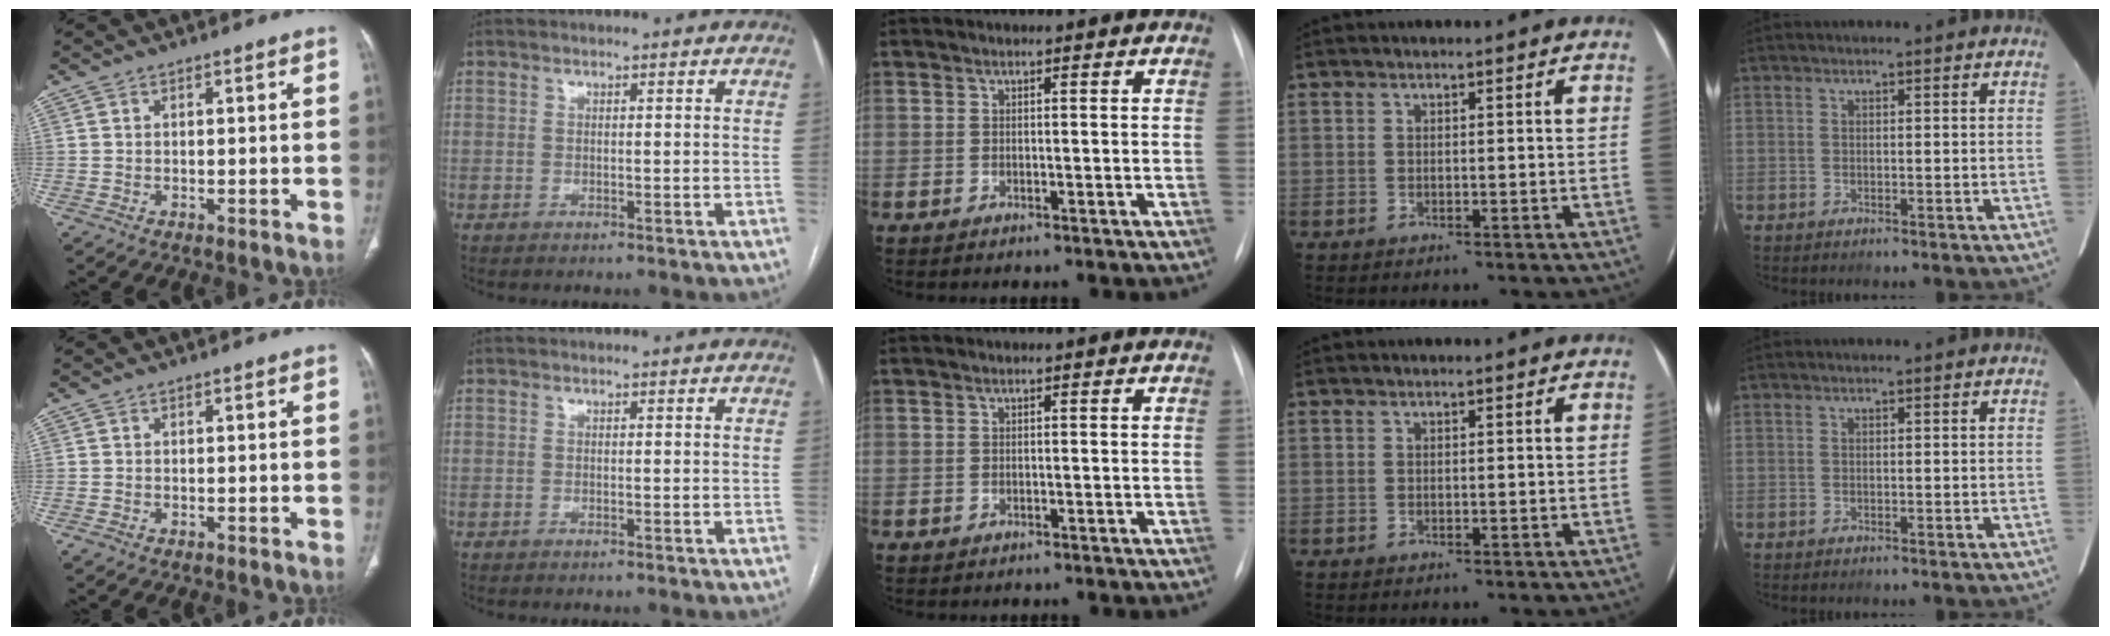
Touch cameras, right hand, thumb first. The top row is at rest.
{"thumb": {"total": 0.9, "force": [-0.4, 0.6, 0.4], "torque": [-0.014, 0.000, -0.007]}}